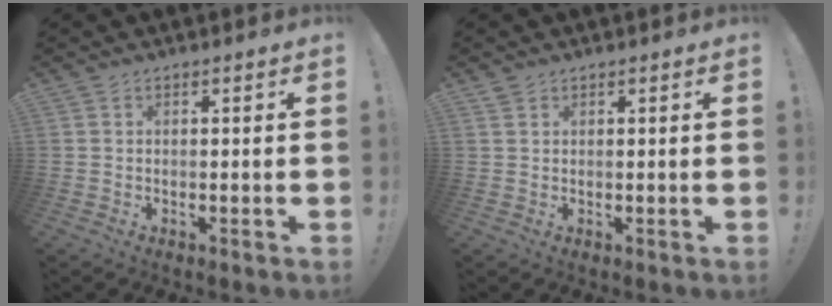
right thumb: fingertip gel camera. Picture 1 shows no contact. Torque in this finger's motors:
{"motor_torque": [-0.25, -0.12, 0.05, -0.14, 0.00]}